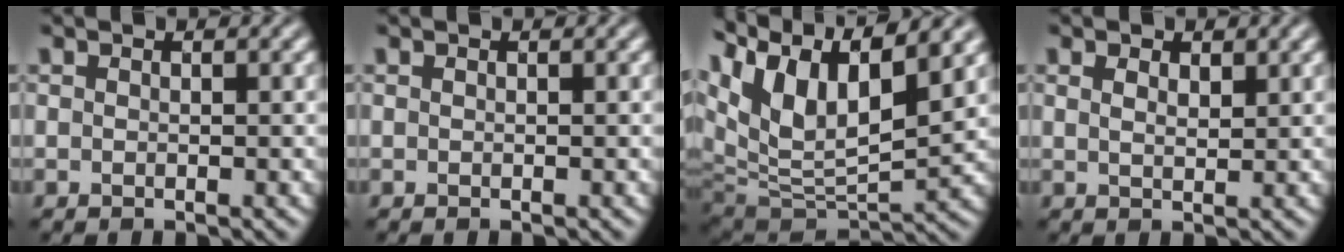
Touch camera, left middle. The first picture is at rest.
{"total": 0.0}
{"total": 12.3, "force": [6.5, 5.4, 8.9], "torque": [-0.186, 0.029, 0.118]}
{"total": 1.8, "force": [1.1, 1.0, 1.1], "torque": [-0.011, 0.006, 0.010]}